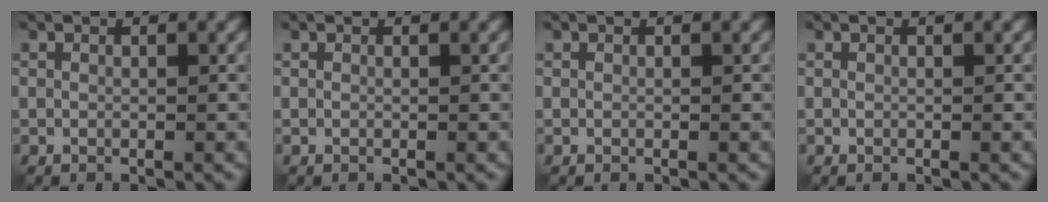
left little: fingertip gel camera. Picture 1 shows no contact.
{"total": 0.0}
{"total": 0.0}
{"total": 0.0}